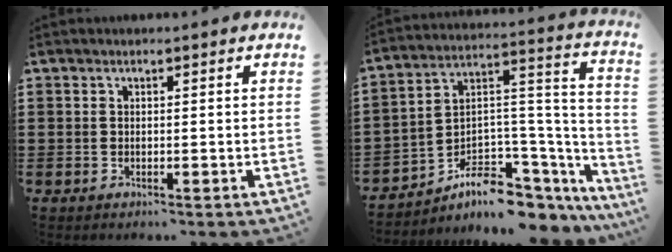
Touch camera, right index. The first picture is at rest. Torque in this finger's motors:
{"motor_torque": [0.31, -0.17, -0.10, -0.21]}